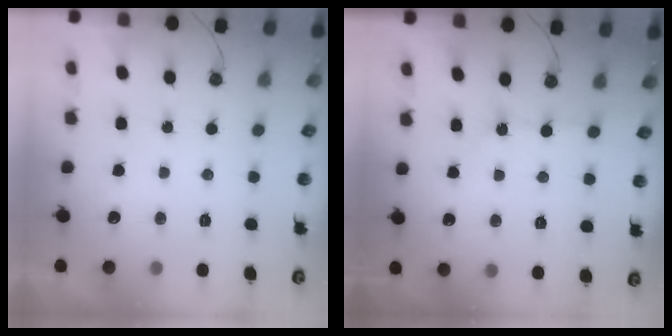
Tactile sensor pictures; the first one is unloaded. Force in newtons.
{"total": 2.5, "press": 2.5, "slide": 0.4}